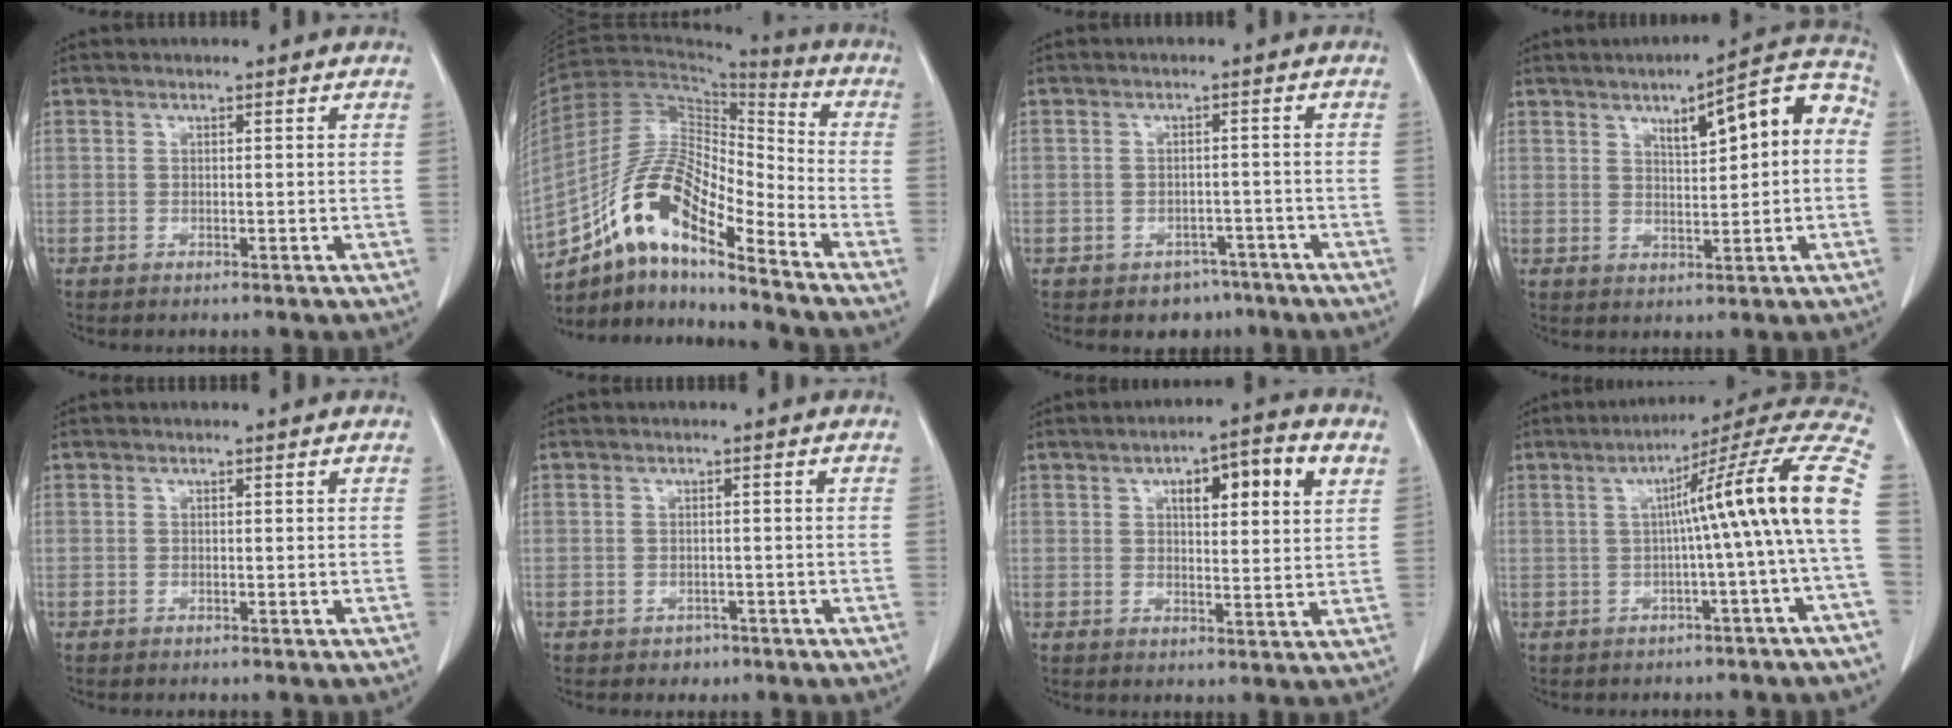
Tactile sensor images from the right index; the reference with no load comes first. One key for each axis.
{"total": 13.8, "fx": -9.8, "fy": 3.2, "fz": 9.2, "tx": -0.180, "ty": 0.023, "tz": -0.177}
{"total": 4.2, "fx": -2.8, "fy": 3.1, "fz": 0.5, "tx": 0.004, "ty": 0.014, "tz": -0.034}
{"total": 10.2, "fx": 2.3, "fy": 2.6, "fz": 9.6, "tx": -0.125, "ty": 0.035, "tz": 0.028}
{"total": 0.0}
{"total": 1.7, "fx": -1.0, "fy": 1.4, "fz": 0.3, "tx": -0.002, "ty": 0.004, "tz": -0.012}
{"total": 9.8, "fx": 4.1, "fy": 2.1, "fz": 8.6, "tx": -0.128, "ty": 0.018, "tz": 0.057}
{"total": 15.1, "fx": 0.2, "fy": -1.8, "fz": 14.9, "tx": -0.188, "ty": 0.032, "tz": -0.006}